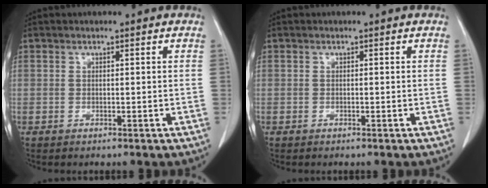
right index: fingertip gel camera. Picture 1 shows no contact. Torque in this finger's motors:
{"motor_torque": [0.00, 0.00, 0.00, 0.00]}